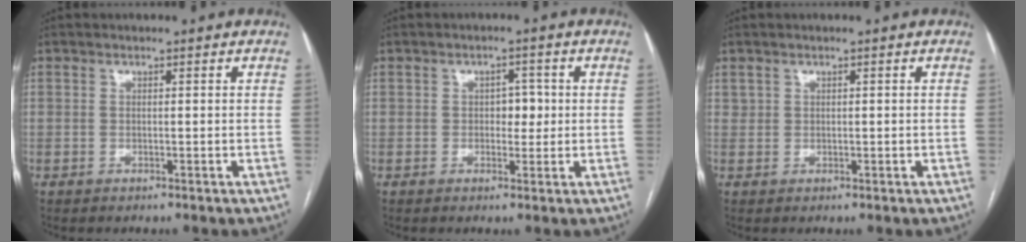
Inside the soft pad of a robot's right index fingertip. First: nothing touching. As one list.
[{"total": 3.0, "force": [0.1, 2.0, 2.3], "torque": [-0.026, 0.008, 0.002]}, {"total": 0.8, "force": [0.4, 0.7, 0.3], "torque": [-0.006, 0.008, 0.010]}]